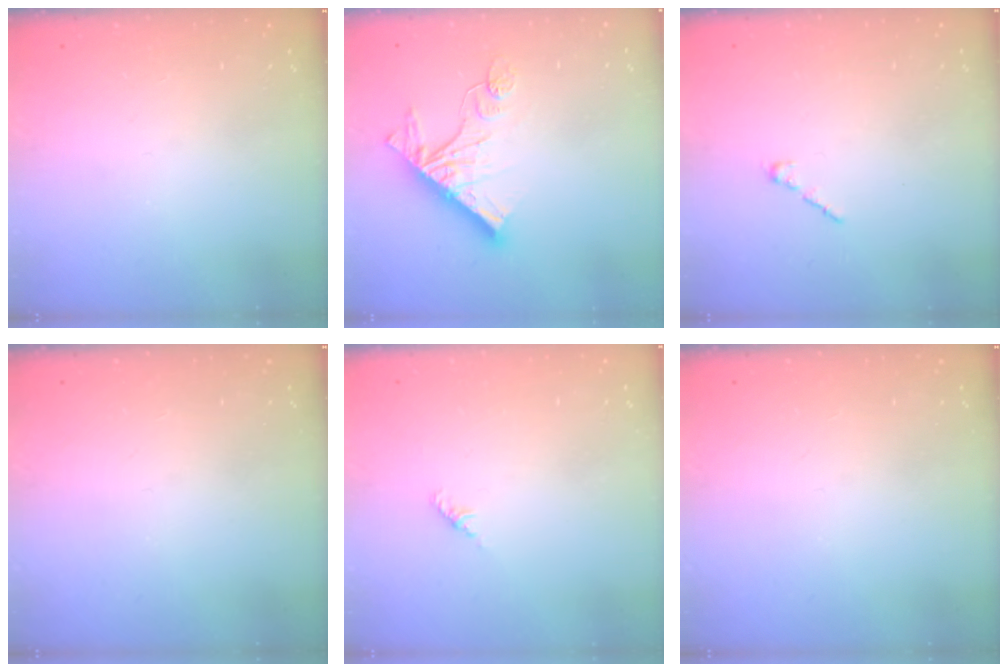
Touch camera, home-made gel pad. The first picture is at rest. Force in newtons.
{"total": 12.9, "press": 12.9, "slide": 1.0}
{"total": 1.7, "press": 1.7, "slide": 0.5}
{"total": 0.0}
{"total": 1.8, "press": 1.7, "slide": 0.6}
{"total": 0.0}